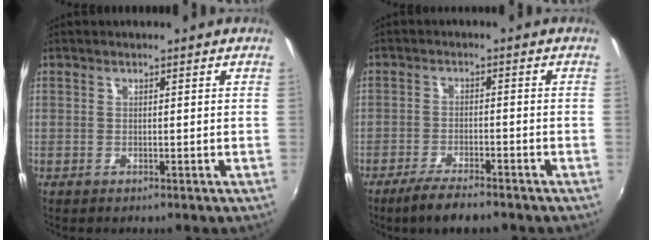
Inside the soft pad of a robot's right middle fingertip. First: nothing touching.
{"total": 6.3, "force": [-5.1, 1.1, 3.5], "torque": [-0.086, -0.014, -0.090]}